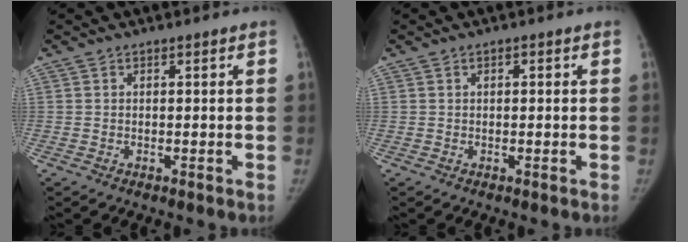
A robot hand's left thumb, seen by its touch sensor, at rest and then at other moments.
{"total": 0.8, "force": [0.3, 0.5, 0.6], "torque": [-0.005, 0.003, 0.003]}